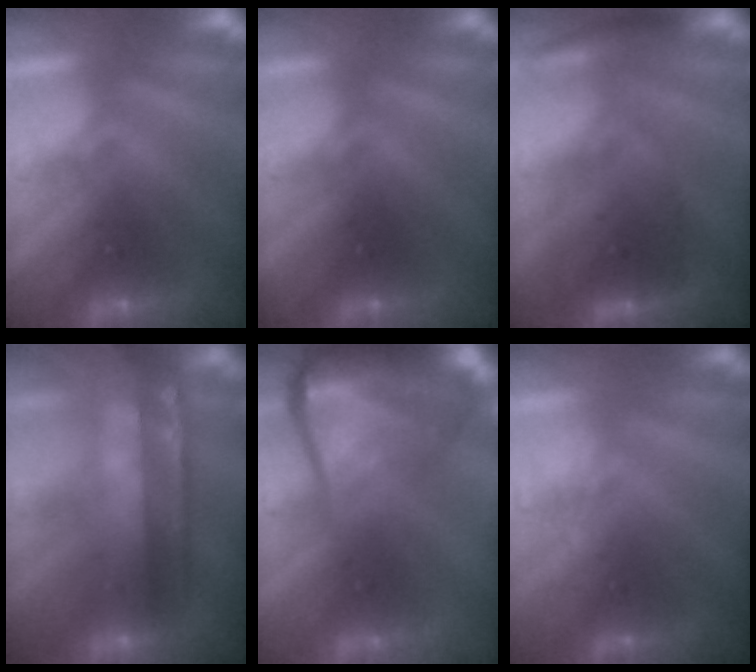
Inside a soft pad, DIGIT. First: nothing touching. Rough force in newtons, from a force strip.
{"total": 2.2}
{"total": 2.7}
{"total": 6.8}
{"total": 7.5}
{"total": 2.4}